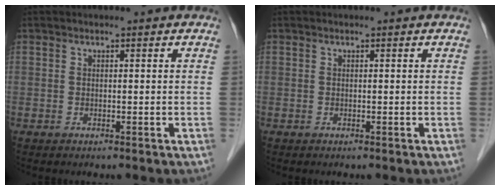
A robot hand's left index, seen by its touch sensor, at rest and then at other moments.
{"total": 0.0}